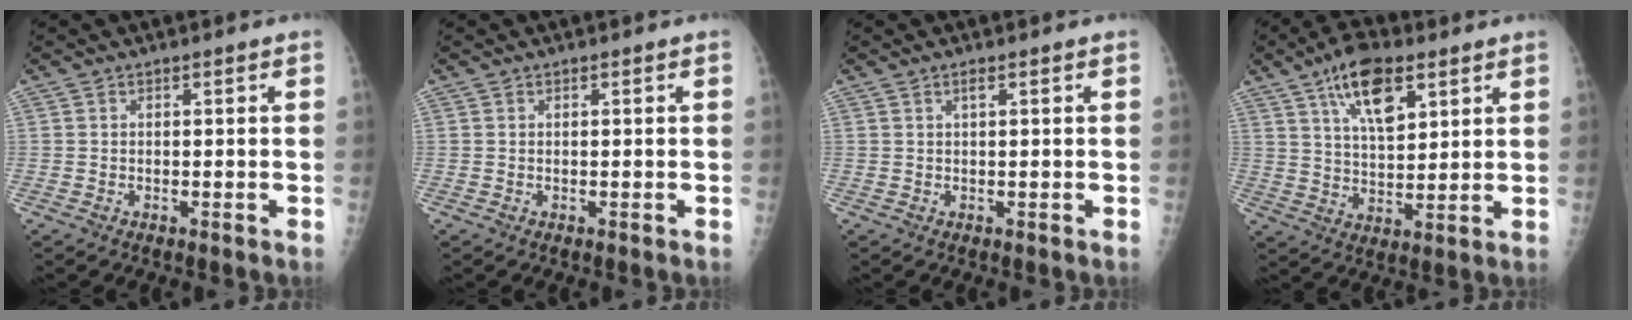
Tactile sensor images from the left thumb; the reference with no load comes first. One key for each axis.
{"total": 0.0}
{"total": 0.7, "fx": 0.4, "fy": 0.1, "fz": 0.5, "tx": -0.011, "ty": 0.003, "tz": 0.006}
{"total": 11.9, "fx": 6.3, "fy": 5.3, "fz": 8.6, "tx": -0.128, "ty": -0.022, "tz": 0.113}